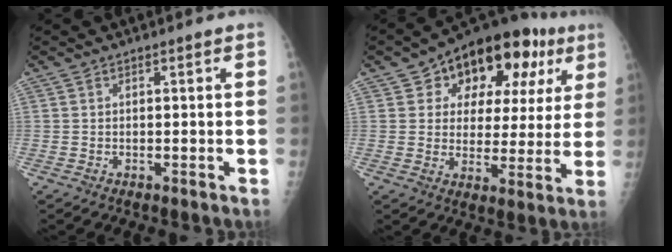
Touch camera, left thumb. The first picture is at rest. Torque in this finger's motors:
{"motor_torque": [0.22, 0.41, 0.14, -0.19, 0.21]}